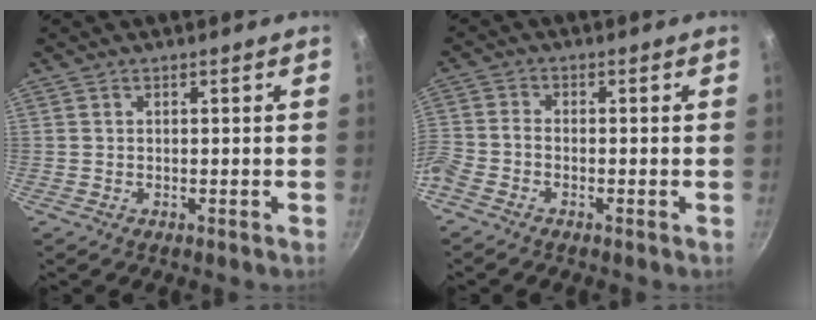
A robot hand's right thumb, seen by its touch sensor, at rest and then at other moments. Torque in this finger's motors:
{"motor_torque": [0.34, 0.32, 0.97, 0.51, 0.23]}